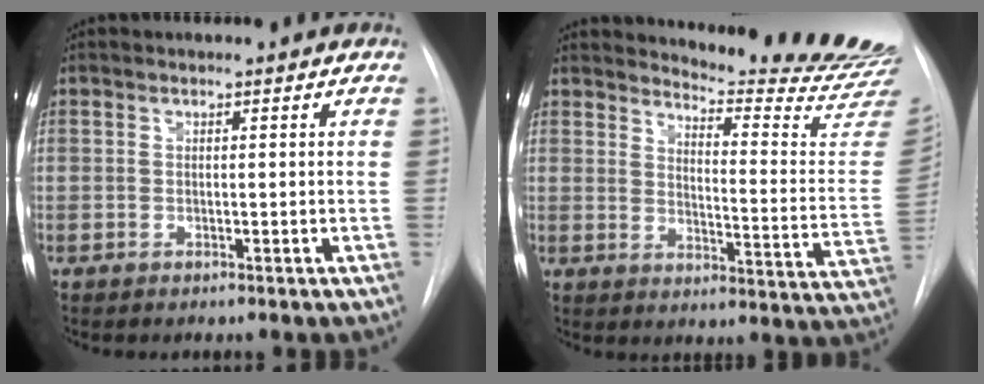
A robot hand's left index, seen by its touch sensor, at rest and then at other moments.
{"total": 18.9, "force": [18.6, -0.5, 3.5], "torque": [-0.048, -0.162, 0.208]}